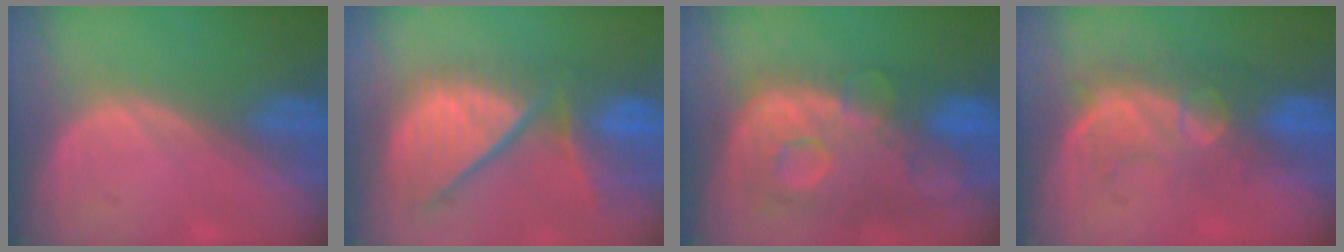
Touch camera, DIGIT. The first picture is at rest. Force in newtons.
{"total": 12.5, "press": 10.7, "slide": 6.5}
{"total": 12.9, "press": 10.6, "slide": 7.3}
{"total": 7.8, "press": 7.7, "slide": 1.2}